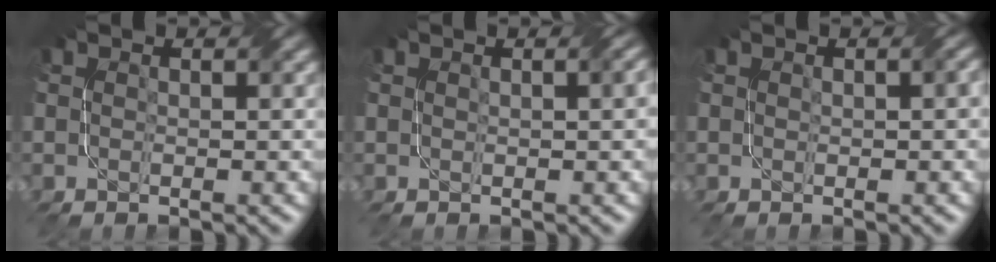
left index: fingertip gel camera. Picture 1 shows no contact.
{"total": 2.0, "force": [0.6, 0.6, 1.8], "torque": [-0.015, 0.004, 0.004]}
{"total": 1.0, "force": [0.2, 0.2, 1.0], "torque": [-0.013, 0.005, 0.003]}